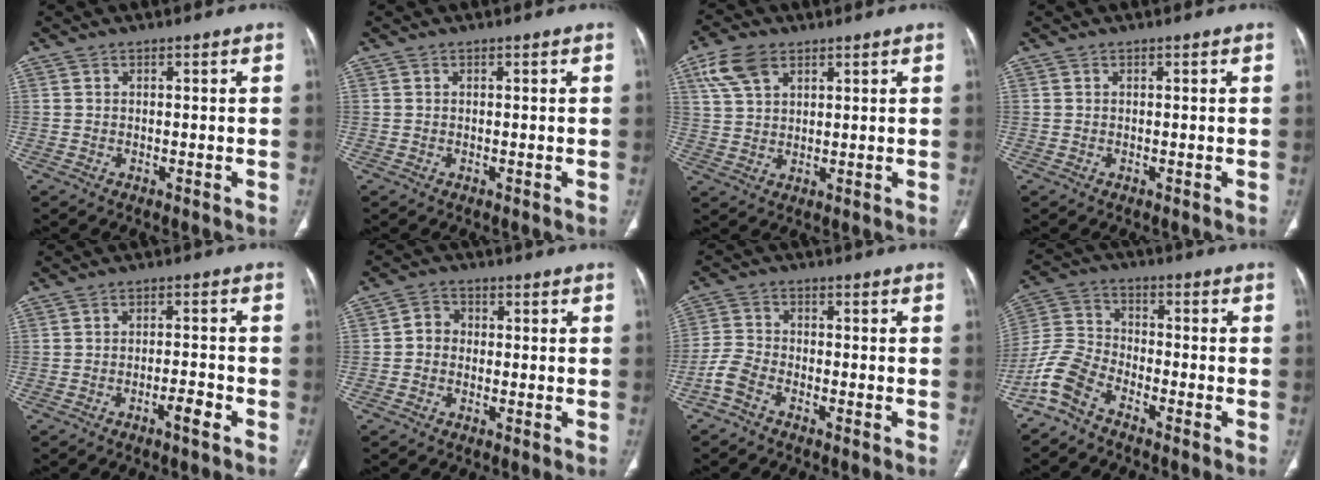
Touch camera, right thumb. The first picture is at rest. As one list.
[{"total": 0.0}, {"total": 7.5, "force": [3.9, 4.6, 4.4], "torque": [-0.080, -0.003, 0.079]}, {"total": 0.0}, {"total": 3.4, "force": [-2.2, 0.5, 2.5], "torque": [-0.046, 0.017, -0.036]}, {"total": 3.3, "force": [-0.4, 2.9, 1.5], "torque": [-0.006, 0.013, -0.018]}, {"total": 4.5, "force": [-3.2, 2.1, 2.3], "torque": [-0.054, 0.018, -0.071]}, {"total": 8.2, "force": [-6.2, 3.6, 4.1], "torque": [-0.100, 0.039, -0.139]}]